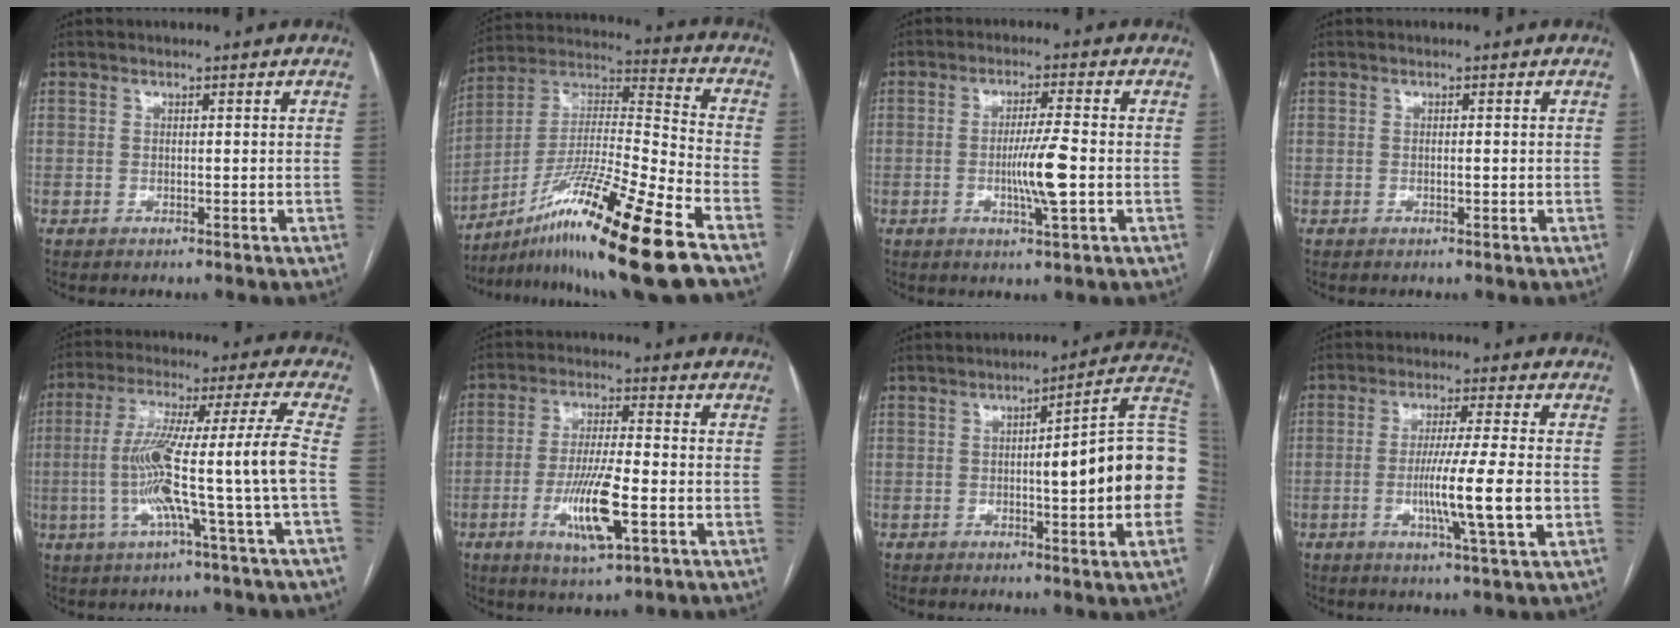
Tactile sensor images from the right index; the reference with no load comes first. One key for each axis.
{"total": 20.9, "fx": -13.6, "fy": -1.3, "fz": 15.8, "tx": -0.292, "ty": -0.025, "tz": -0.244}
{"total": 6.5, "fx": -1.2, "fy": -0.2, "fz": 6.3, "tx": -0.115, "ty": -0.009, "tz": -0.022}
{"total": 0.5, "fx": -0.1, "fy": 0.1, "fz": 0.5, "tx": -0.009, "ty": 0.000, "tz": -0.002}
{"total": 13.7, "fx": -2.9, "fy": -1.9, "fz": 13.2, "tx": -0.241, "ty": 0.010, "tz": -0.056}
{"total": 10.4, "fx": -3.4, "fy": 1.5, "fz": 9.7, "tx": -0.185, "ty": -0.012, "tz": -0.059}
{"total": 18.1, "fx": -0.5, "fy": 1.8, "fz": 18.0, "tx": -0.172, "ty": 0.035, "tz": -0.006}
{"total": 9.9, "fx": -1.9, "fy": -0.8, "fz": 9.7, "tx": -0.169, "ty": -0.017, "tz": -0.037}